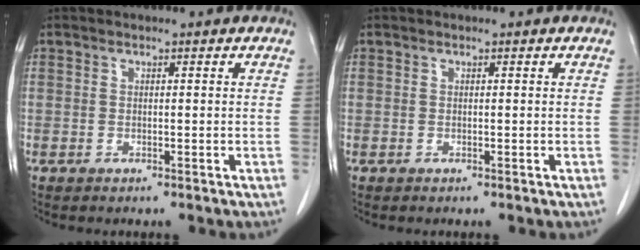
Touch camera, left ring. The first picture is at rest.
{"total": 0.0}